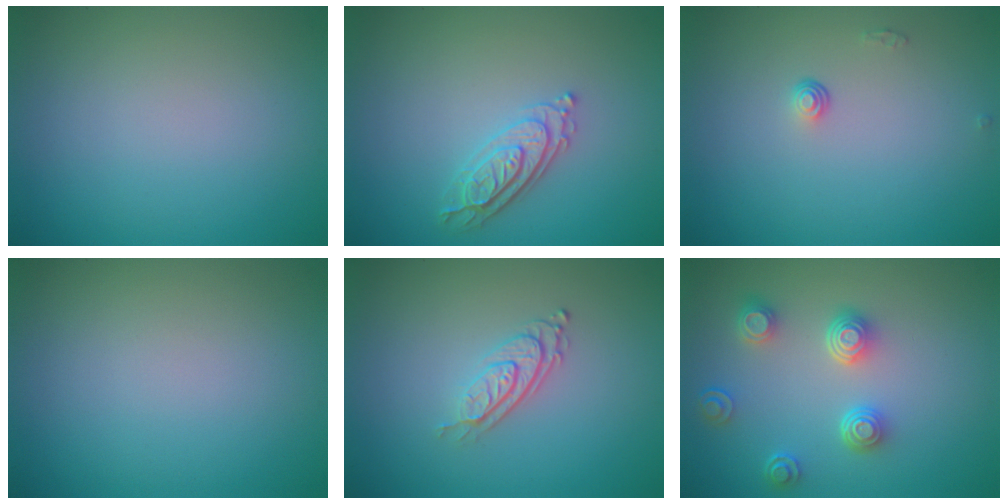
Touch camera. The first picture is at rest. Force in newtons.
{"total": 2.9, "press": 2.7, "slide": 1.0}
{"total": 0.8, "press": 0.5, "slide": 0.6}
{"total": 0.0}
{"total": 2.8, "press": 2.0, "slide": 2.1}
{"total": 4.0, "press": 3.2, "slide": 2.5}